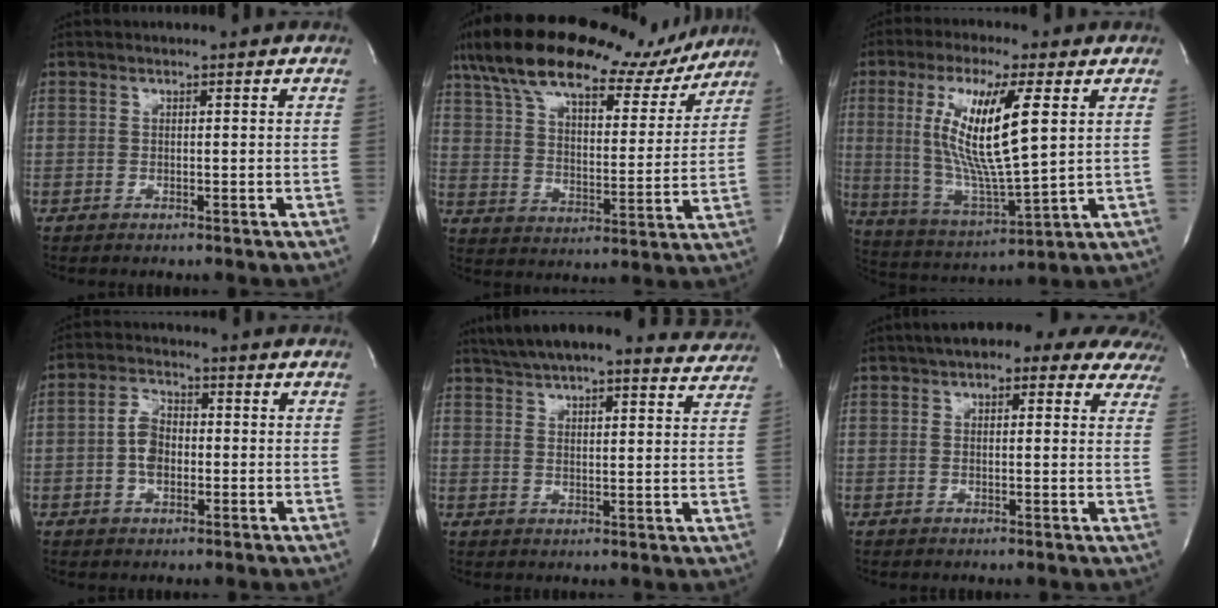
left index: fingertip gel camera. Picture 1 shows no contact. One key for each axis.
{"total": 24.2, "fx": 19.5, "fy": 7.7, "fz": 12.0, "tx": -0.206, "ty": 0.036, "tz": 0.287}
{"total": 15.5, "fx": 3.6, "fy": 1.9, "fz": 15.0, "tx": -0.306, "ty": -0.012, "tz": 0.068}
{"total": 5.0, "fx": -0.6, "fy": 3.1, "fz": 3.9, "tx": -0.081, "ty": 0.010, "tz": -0.014}
{"total": 21.1, "fx": 19.0, "fy": 3.9, "fz": 8.2, "tx": -0.135, "ty": 0.002, "tz": 0.239}
{"total": 16.8, "fx": 13.2, "fy": 5.4, "fz": 8.9, "tx": -0.108, "ty": 0.039, "tz": 0.147}